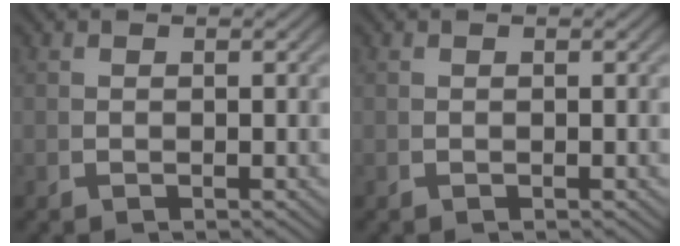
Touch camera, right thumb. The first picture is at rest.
{"total": 0.0}